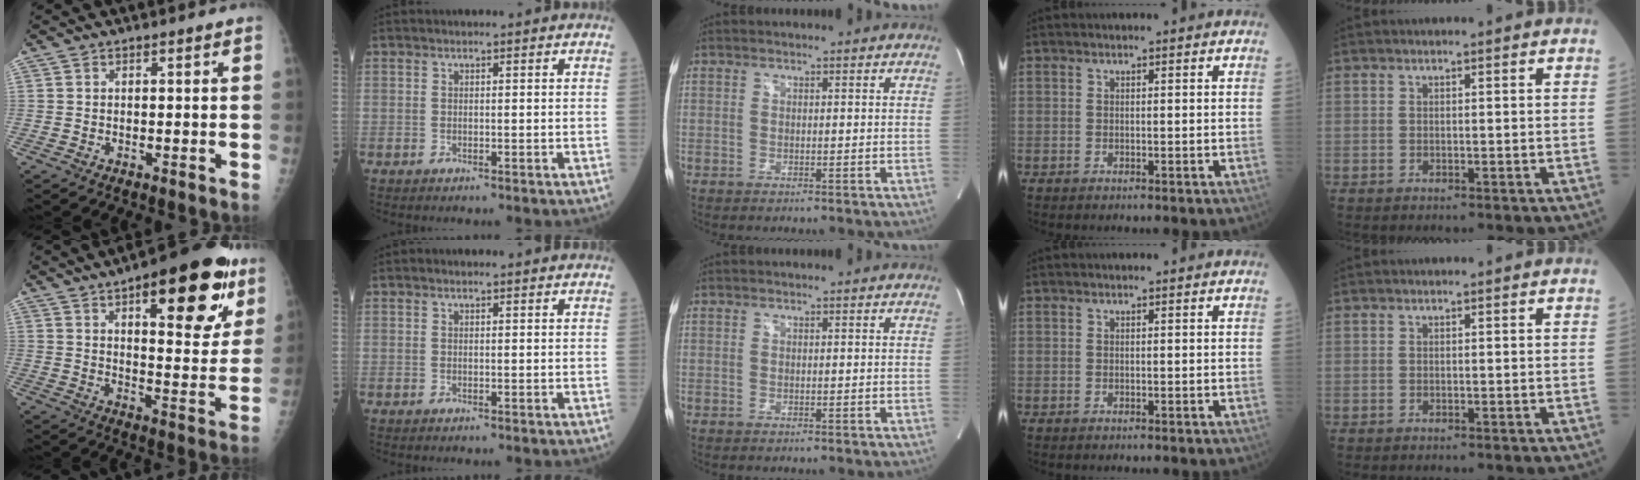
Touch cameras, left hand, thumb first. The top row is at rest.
{"thumb": {"total": 22.6, "force": [11.1, 8.5, 17.8], "torque": [-0.204, -0.032, 0.153]}, "index": {"total": 0.5, "force": [0.3, 0.2, 0.3], "torque": [-0.014, 0.000, 0.002]}}